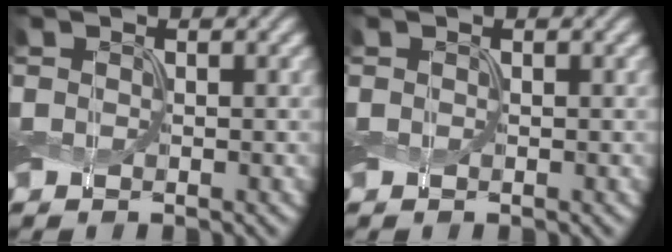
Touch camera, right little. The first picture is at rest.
{"total": 0.0}